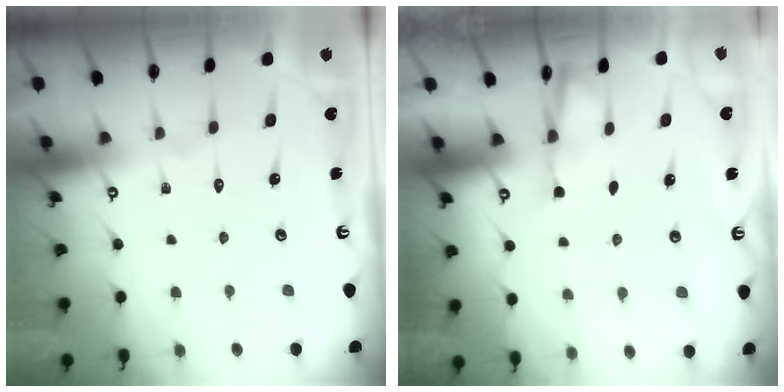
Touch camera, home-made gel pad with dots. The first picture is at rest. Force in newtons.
{"total": 2.3, "press": 2.2, "slide": 0.4}